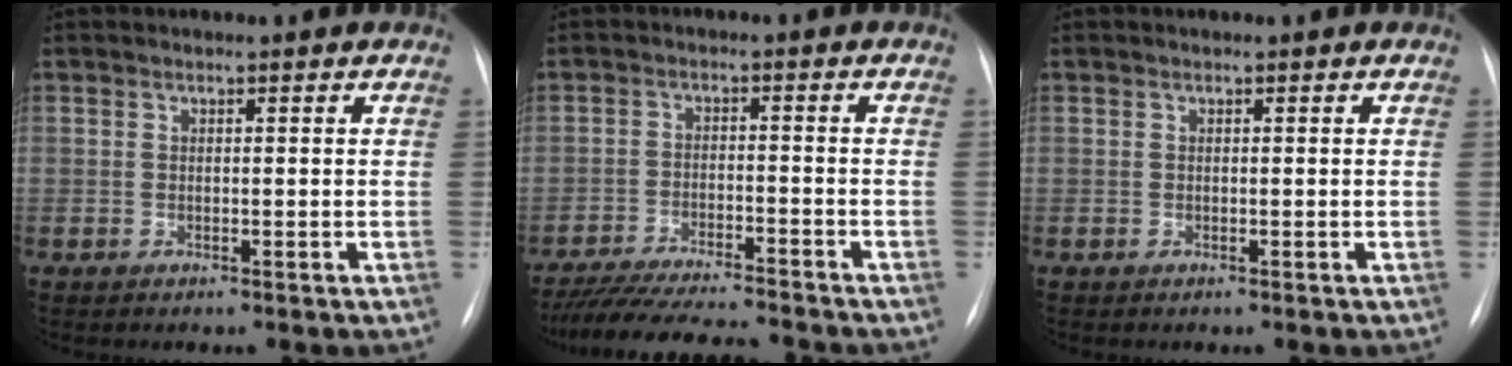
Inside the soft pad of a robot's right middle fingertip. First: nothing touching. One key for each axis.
{"total": 13.8, "fx": -12.4, "fy": 0.6, "fz": 6.0, "tx": -0.098, "ty": -0.019, "tz": -0.193}
{"total": 0.0}